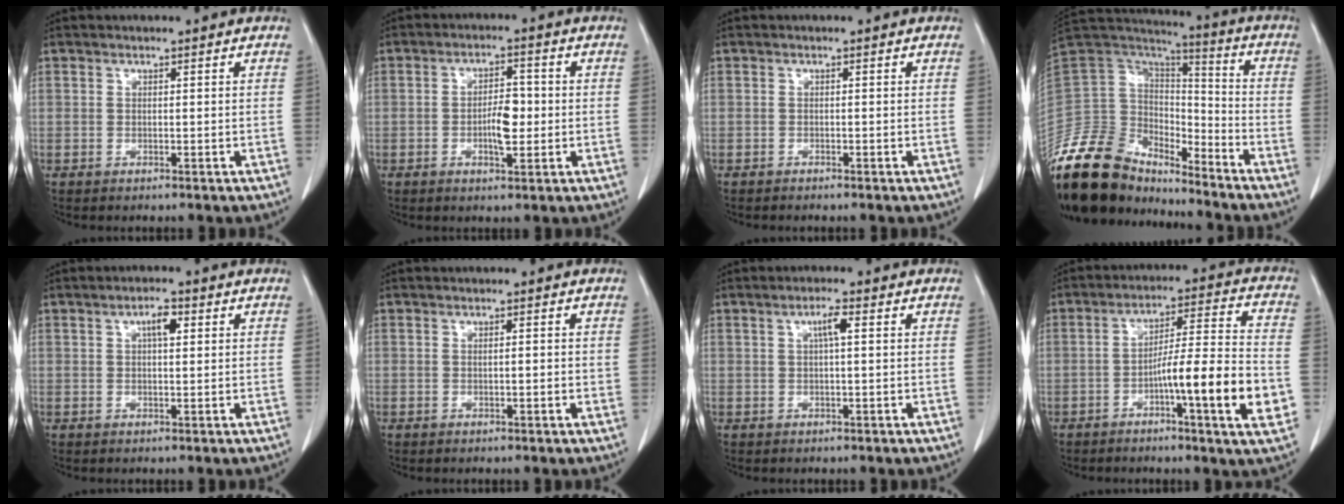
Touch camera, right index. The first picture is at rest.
{"total": 5.1, "force": [-0.8, 1.8, 4.7], "torque": [-0.084, 0.005, -0.011]}
{"total": 0.6, "force": [-0.6, 0.1, 0.1], "torque": [-0.007, -0.001, -0.011]}
{"total": 19.7, "force": [-16.7, 8.2, 6.5], "torque": [-0.133, 0.040, -0.299]}
{"total": 2.9, "force": [1.0, 0.9, 2.6], "torque": [-0.045, 0.005, 0.015]}
{"total": 1.3, "force": [0.0, 0.3, 1.3], "torque": [-0.023, 0.003, 0.001]}
{"total": 2.5, "force": [0.7, 0.3, 2.4], "torque": [-0.045, 0.005, 0.011]}
{"total": 14.3, "force": [-4.4, 0.1, 13.6], "torque": [-0.210, 0.001, -0.072]}